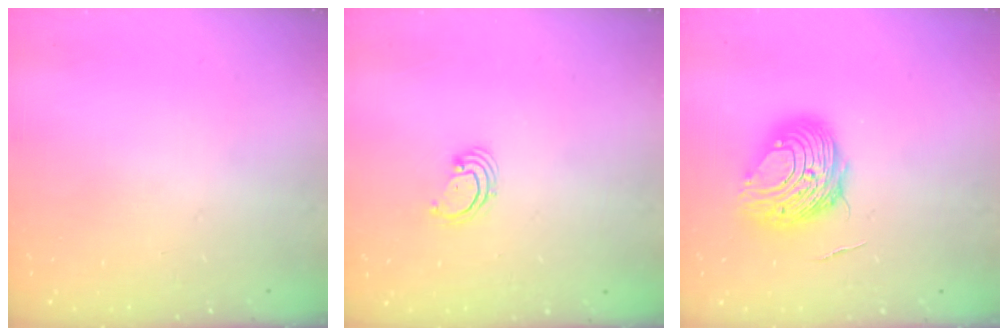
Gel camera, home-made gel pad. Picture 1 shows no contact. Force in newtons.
{"total": 2.6, "press": 2.6, "slide": 0.3}
{"total": 9.6, "press": 9.6, "slide": 0.8}